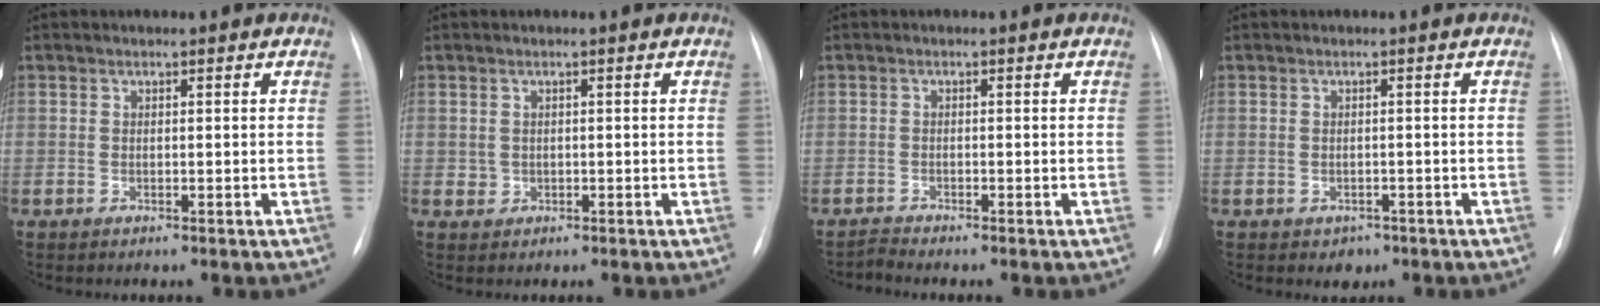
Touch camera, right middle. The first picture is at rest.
{"total": 1.1, "force": [0.0, 1.1, 0.2], "torque": [-0.002, 0.002, 0.003]}
{"total": 1.0, "force": [-0.9, -0.4, -0.3], "torque": [0.006, -0.007, -0.015]}
{"total": 1.9, "force": [-1.0, 1.4, 0.5], "torque": [-0.006, 0.003, -0.007]}